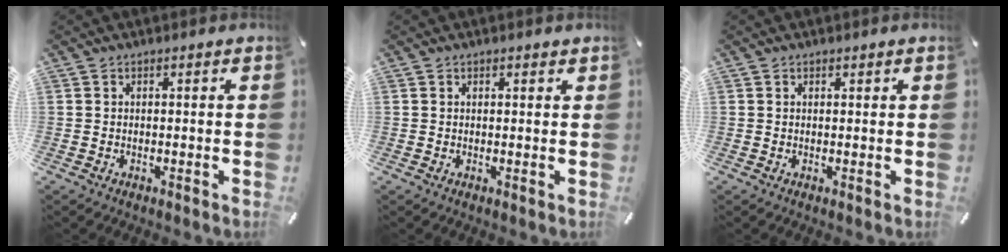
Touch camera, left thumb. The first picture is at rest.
{"total": 0.6, "force": [0.3, 0.4, 0.2], "torque": [0.004, -0.002, 0.005]}
{"total": 0.5, "force": [0.3, 0.4, 0.1], "torque": [-0.001, 0.002, 0.006]}